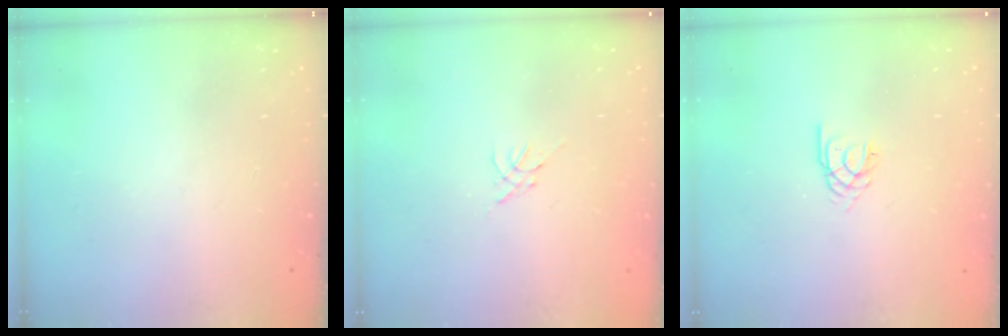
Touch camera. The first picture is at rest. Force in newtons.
{"total": 0.0}
{"total": 2.3, "press": 2.3, "slide": 0.2}